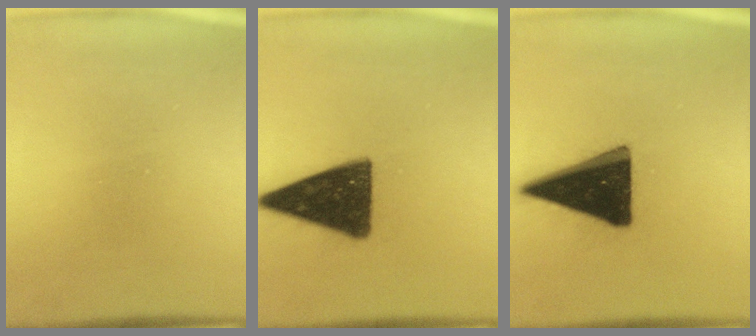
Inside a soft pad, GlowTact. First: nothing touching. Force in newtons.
{"total": 14.6}
{"total": 19.1}